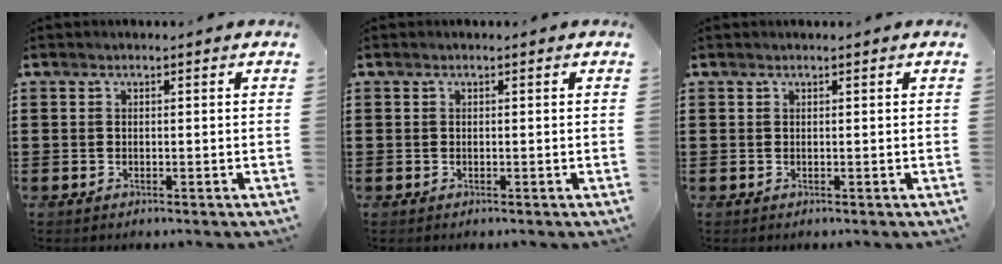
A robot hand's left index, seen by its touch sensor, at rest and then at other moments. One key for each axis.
{"total": 0.0}
{"total": 0.0}